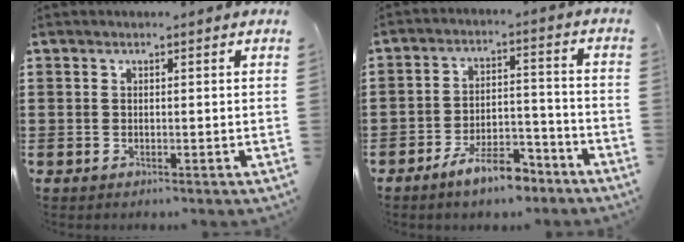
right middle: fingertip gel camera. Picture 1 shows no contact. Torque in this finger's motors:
{"motor_torque": [1.64, -0.19, 0.83, 0.21]}